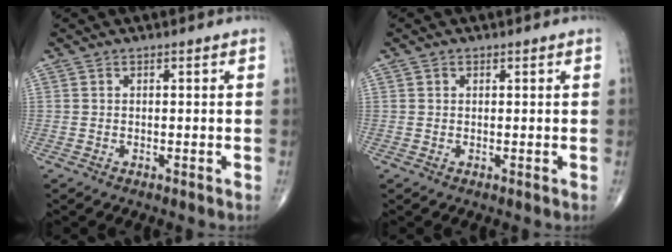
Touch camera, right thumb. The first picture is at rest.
{"total": 0.5, "force": [0.2, 0.5, 0.1], "torque": [0.001, 0.000, 0.003]}